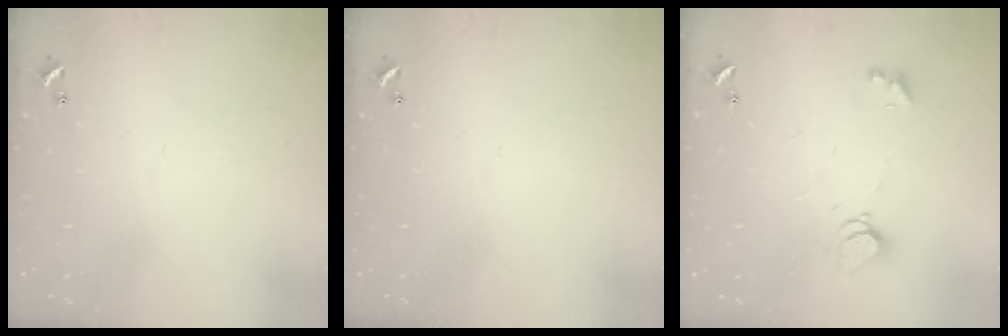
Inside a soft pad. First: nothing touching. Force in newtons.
{"total": 0.0}
{"total": 4.3, "press": 4.2, "slide": 0.6}